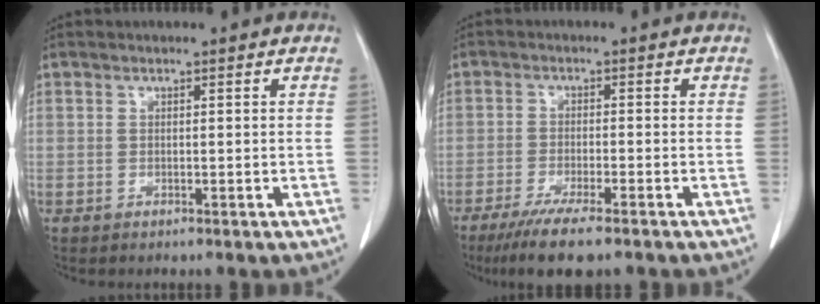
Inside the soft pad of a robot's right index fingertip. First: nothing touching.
{"total": 8.4, "force": [-6.2, 0.4, 5.6], "torque": [-0.091, -0.020, -0.097]}